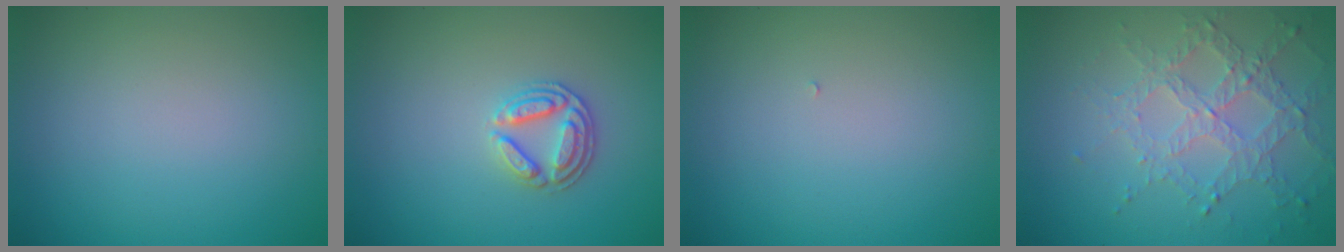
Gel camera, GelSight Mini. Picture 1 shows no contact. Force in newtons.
{"total": 2.7, "press": 2.6, "slide": 0.9}
{"total": 0.0}
{"total": 4.5, "press": 3.3, "slide": 3.1}